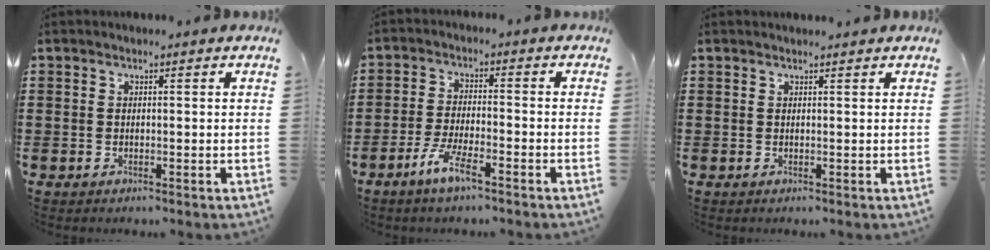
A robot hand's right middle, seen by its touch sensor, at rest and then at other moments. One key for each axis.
{"total": 5.3, "fx": -3.5, "fy": 0.8, "fz": 3.9, "tx": -0.088, "ty": -0.006, "tz": -0.068}
{"total": 0.7, "fx": 0.7, "fy": -0.1, "fz": 0.0, "tx": -0.001, "ty": -0.003, "tz": 0.013}